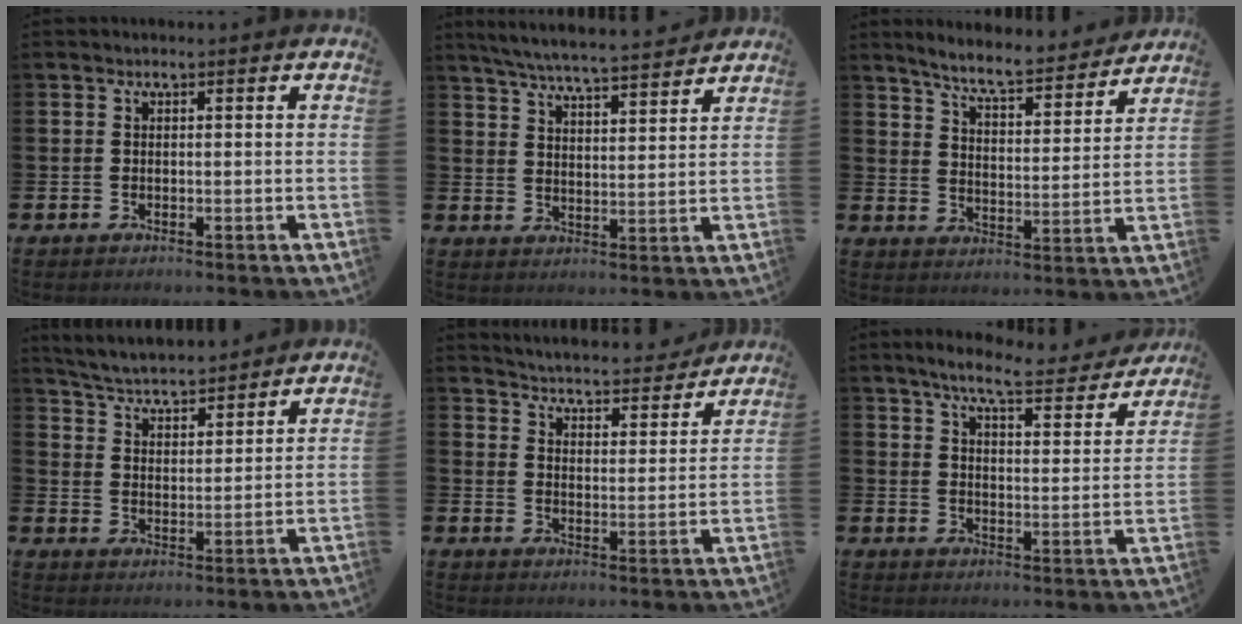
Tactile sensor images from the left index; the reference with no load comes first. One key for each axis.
{"total": 5.7, "fx": 5.5, "fy": 0.0, "fz": 1.5, "tx": -0.047, "ty": -0.040, "tz": 0.095}
{"total": 7.0, "fx": 6.7, "fy": 0.7, "fz": 2.2, "tx": -0.068, "ty": -0.046, "tz": 0.113}
{"total": 4.9, "fx": 4.8, "fy": 0.3, "fz": 0.5, "tx": -0.035, "ty": -0.036, "tz": 0.084}
{"total": 4.4, "fx": 4.4, "fy": 0.4, "fz": 0.3, "tx": -0.026, "ty": -0.041, "tz": 0.072}
{"total": 7.1, "fx": 6.5, "fy": 0.6, "fz": 2.8, "tx": -0.066, "ty": -0.037, "tz": 0.108}